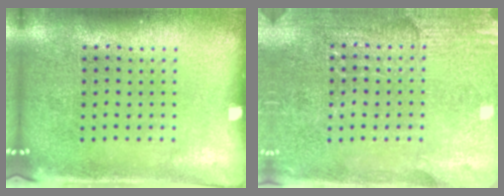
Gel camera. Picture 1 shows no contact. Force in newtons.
{"total": 2.9, "press": 2.8, "slide": 0.8}